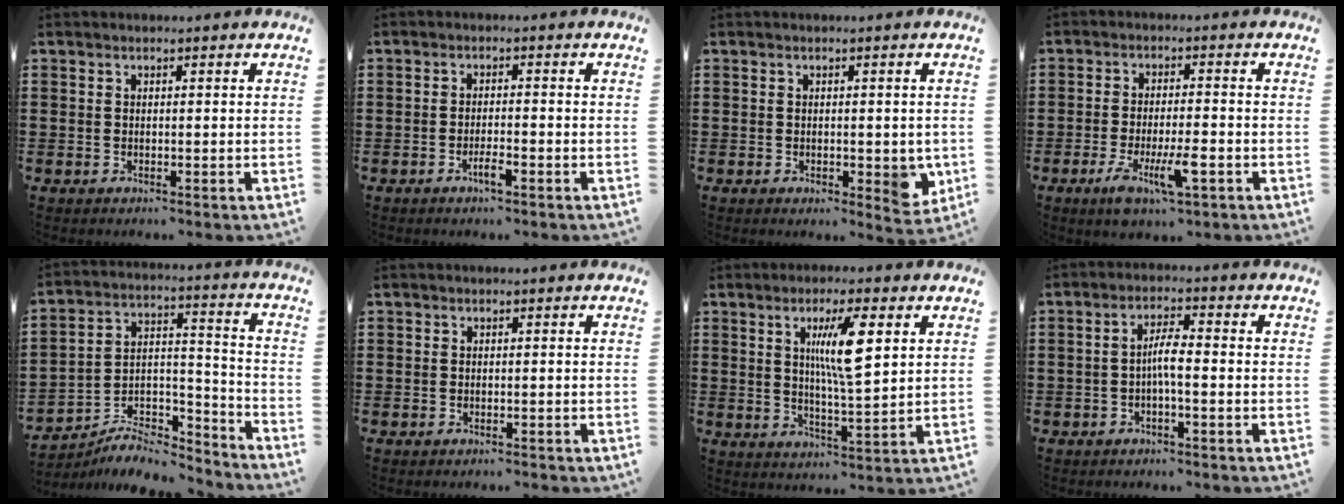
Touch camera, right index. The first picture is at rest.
{"total": 2.5, "force": [-1.6, 0.3, 1.9], "torque": [-0.033, -0.001, -0.028]}
{"total": 3.6, "force": [-0.4, 1.9, 3.1], "torque": [-0.037, -0.002, -0.008]}
{"total": 7.5, "force": [-3.2, 2.2, 6.4], "torque": [-0.125, -0.011, -0.055]}
{"total": 7.0, "force": [-6.2, 2.6, 2.0], "torque": [-0.034, 0.016, -0.119]}
{"total": 0.5, "force": [-0.5, 0.1, -0.1], "torque": [0.002, 0.002, -0.012]}
{"total": 8.3, "force": [2.8, 1.5, 7.7], "torque": [-0.138, -0.001, 0.040]}
{"total": 3.5, "force": [-1.0, 0.3, 3.3], "torque": [-0.060, 0.001, -0.019]}